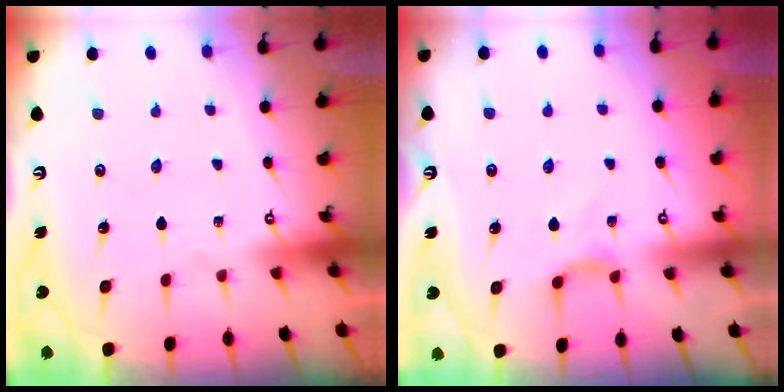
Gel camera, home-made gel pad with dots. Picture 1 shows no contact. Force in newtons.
{"total": 3.6, "press": 3.6, "slide": 0.6}